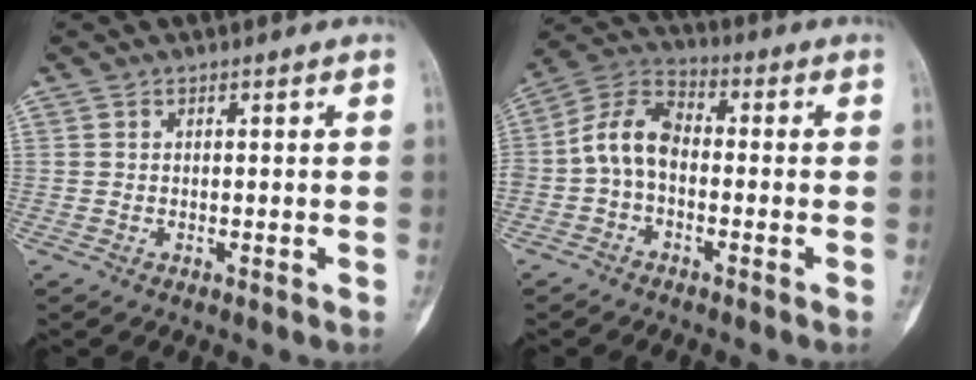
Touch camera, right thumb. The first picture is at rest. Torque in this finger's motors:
{"motor_torque": [1.49, 1.24, 0.80, -0.70, 0.51]}